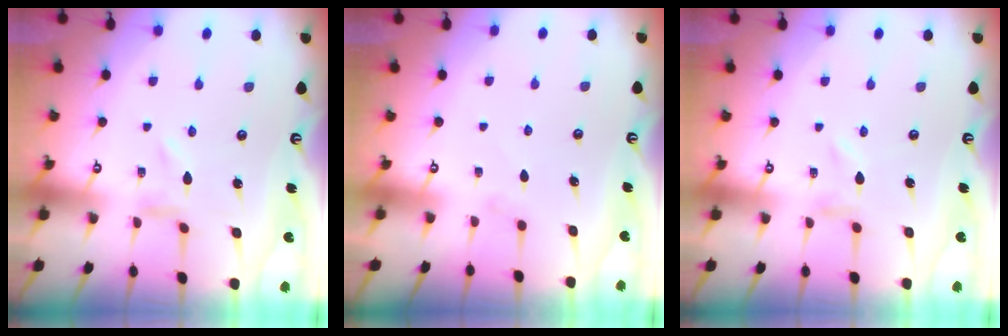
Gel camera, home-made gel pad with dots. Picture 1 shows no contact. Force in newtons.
{"total": 0.7, "press": 0.6, "slide": 0.3}
{"total": 0.0}